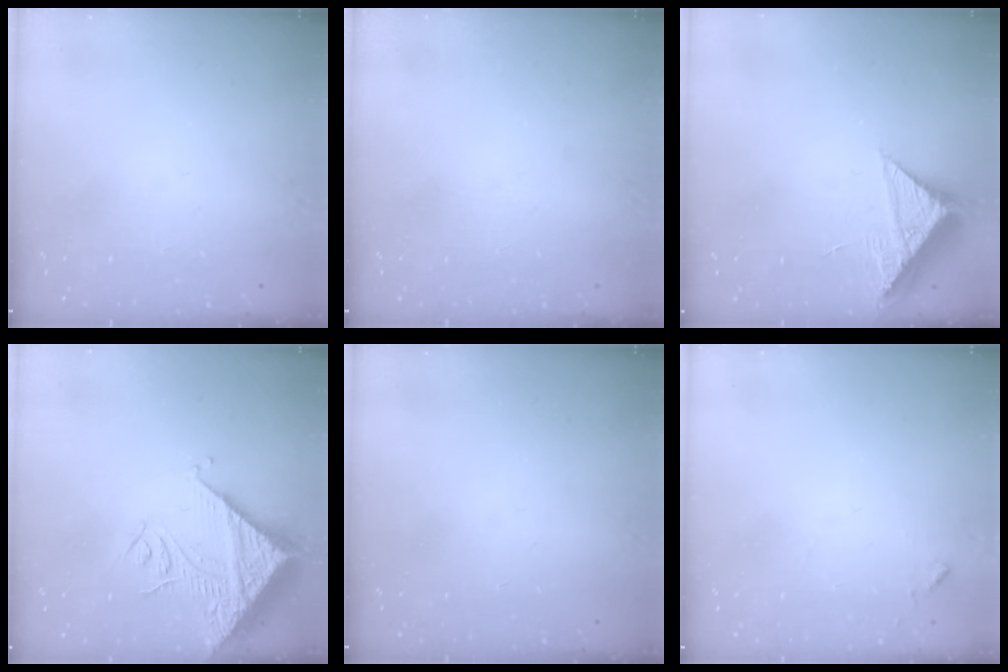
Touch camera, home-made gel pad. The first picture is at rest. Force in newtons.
{"total": 0.0}
{"total": 8.5, "press": 8.5, "slide": 0.5}
{"total": 13.5, "press": 13.4, "slide": 1.7}
{"total": 0.0}
{"total": 5.8, "press": 5.7, "slide": 0.7}